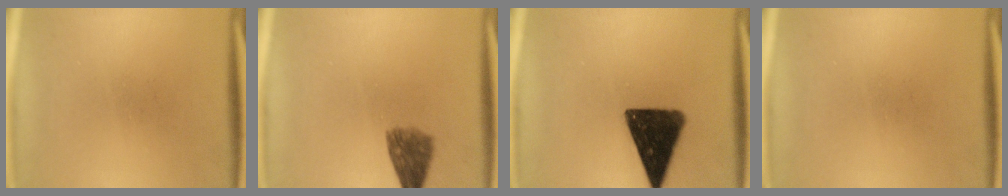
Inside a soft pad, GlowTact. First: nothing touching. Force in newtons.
{"total": 4.9}
{"total": 14.3}
{"total": 0.0}